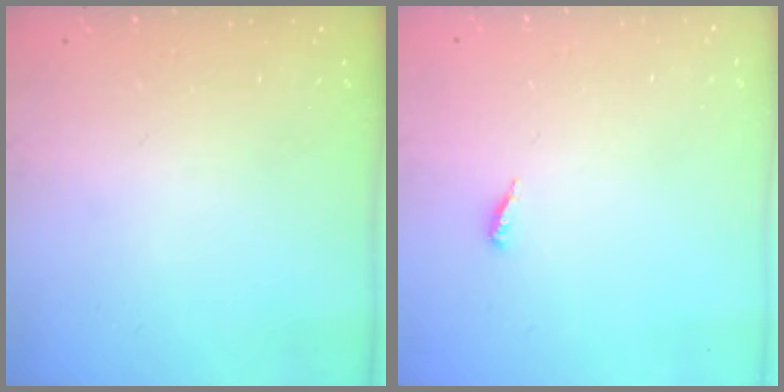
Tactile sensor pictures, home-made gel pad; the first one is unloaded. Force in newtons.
{"total": 3.9, "press": 3.9, "slide": 0.3}